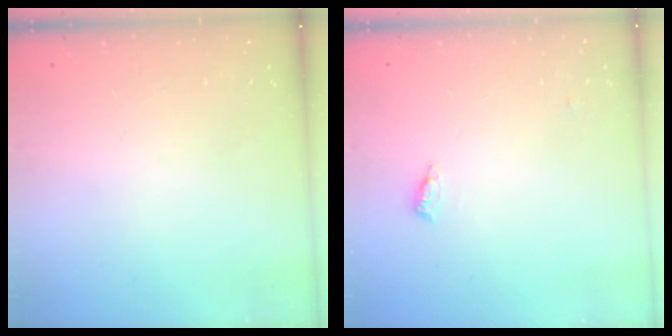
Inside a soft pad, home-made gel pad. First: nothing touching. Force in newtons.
{"total": 4.4, "press": 4.1, "slide": 1.4}